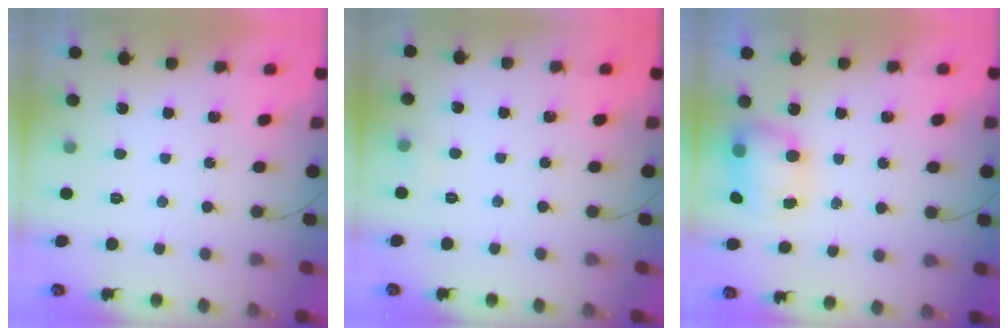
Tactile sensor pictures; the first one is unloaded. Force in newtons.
{"total": 5.8, "press": 2.8, "slide": 5.1}
{"total": 8.0, "press": 7.9, "slide": 1.4}